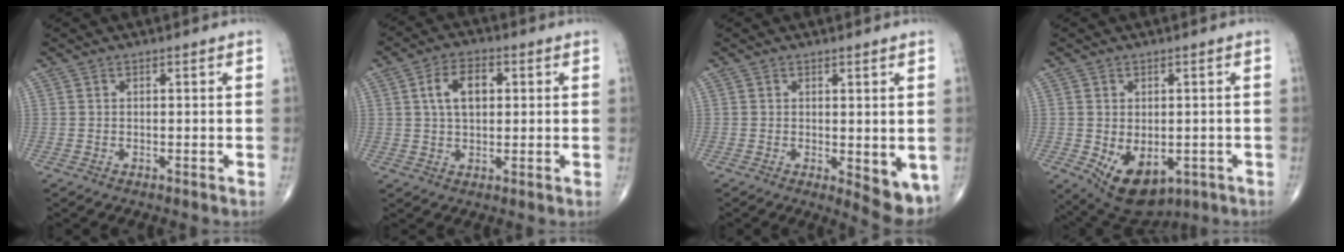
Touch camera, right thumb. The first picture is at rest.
{"total": 7.3, "force": [1.7, 4.4, 5.6], "torque": [-0.088, 0.009, 0.027]}
{"total": 6.6, "force": [-0.9, 2.7, 5.9], "torque": [-0.066, -0.017, -0.006]}
{"total": 10.4, "force": [-3.2, 6.6, 7.4], "torque": [-0.098, -0.007, -0.028]}